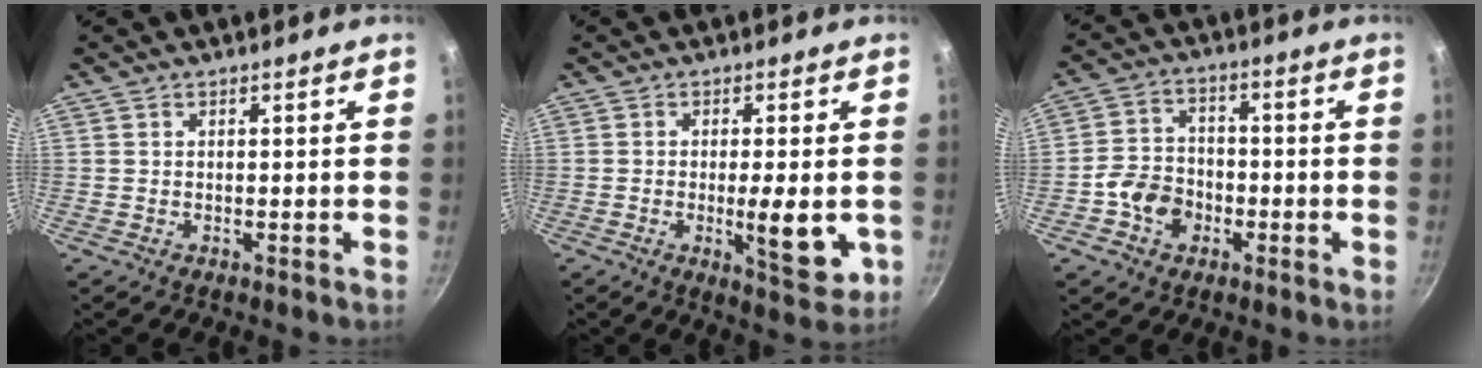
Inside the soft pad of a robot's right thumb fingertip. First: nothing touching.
{"total": 8.7, "force": [-1.4, 2.4, 8.2], "torque": [-0.111, -0.009, -0.017]}
{"total": 7.8, "force": [-2.8, 6.2, 3.8], "torque": [-0.048, 0.026, -0.061]}